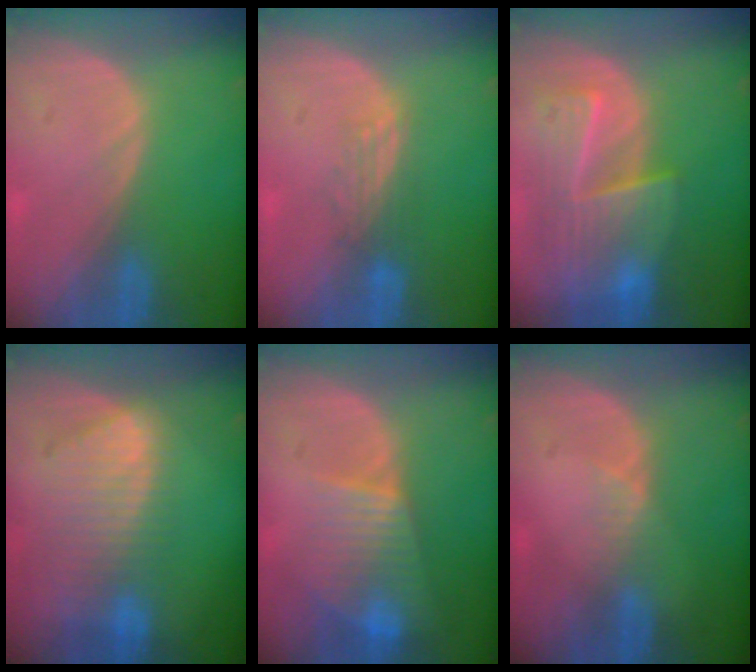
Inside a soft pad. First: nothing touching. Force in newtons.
{"total": 2.8, "press": 2.6, "slide": 1.2}
{"total": 9.3, "press": 8.3, "slide": 4.2}
{"total": 8.4, "press": 7.7, "slide": 3.5}
{"total": 8.1, "press": 7.0, "slide": 4.2}
{"total": 2.0, "press": 1.6, "slide": 1.3}